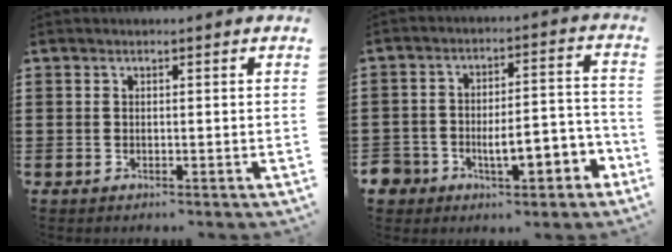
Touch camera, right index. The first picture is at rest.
{"total": 8.1, "force": [-4.0, 4.5, 5.3], "torque": [-0.096, 0.008, -0.073]}